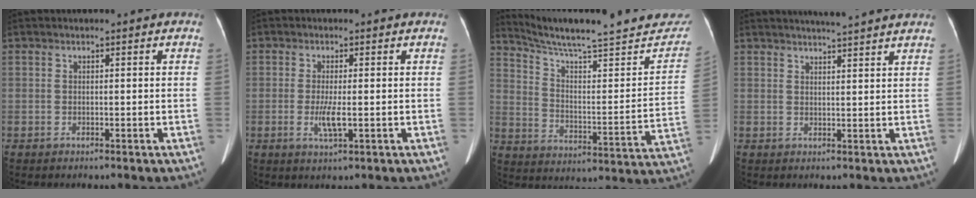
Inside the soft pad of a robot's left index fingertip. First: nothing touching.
{"total": 3.1, "force": [-0.5, 0.4, 3.1], "torque": [-0.064, -0.006, -0.007]}
{"total": 26.8, "force": [23.8, 2.9, 11.9], "torque": [-0.177, -0.052, 0.322]}
{"total": 8.6, "force": [7.9, -0.5, 3.4], "torque": [-0.053, 0.019, 0.095]}